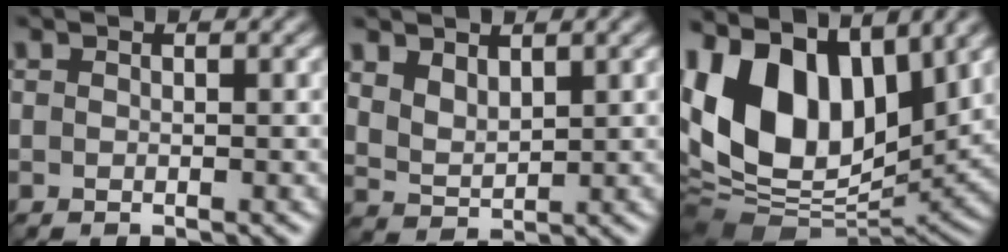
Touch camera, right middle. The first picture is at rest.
{"total": 2.8, "force": [1.8, 1.6, 1.6], "torque": [-0.037, -0.007, 0.041]}
{"total": 14.6, "force": [4.4, 8.5, 10.9], "torque": [-0.226, 0.002, 0.077]}